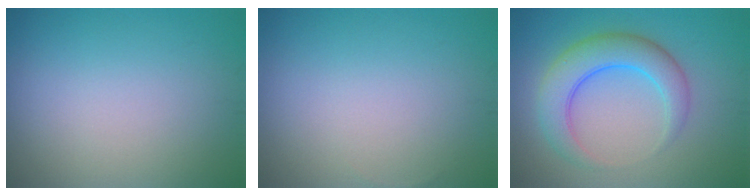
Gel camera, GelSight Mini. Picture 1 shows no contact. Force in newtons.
{"total": 0.0}
{"total": 5.4, "press": 5.4, "slide": 0.2}